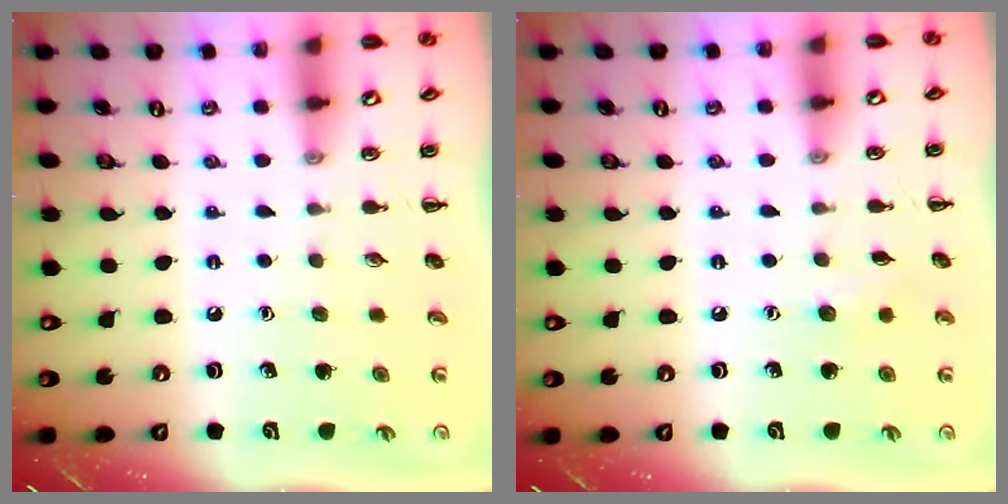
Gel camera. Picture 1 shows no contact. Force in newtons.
{"total": 4.1, "press": 3.9, "slide": 1.1}